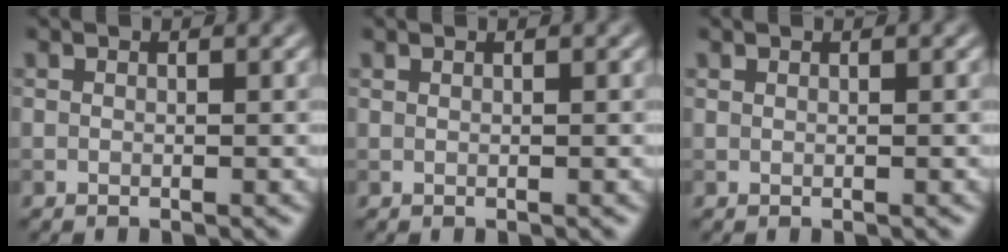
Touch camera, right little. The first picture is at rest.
{"total": 0.0}
{"total": 0.0}